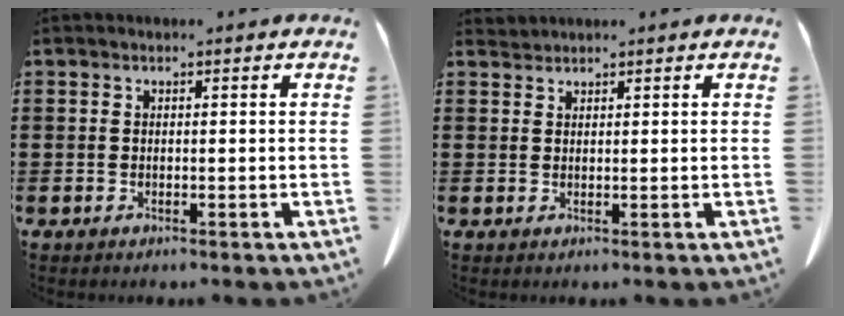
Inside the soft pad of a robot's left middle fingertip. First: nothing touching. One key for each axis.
{"total": 1.0, "fx": 1.0, "fy": 0.1, "fz": -0.1, "tx": -0.001, "ty": -0.001, "tz": 0.019}